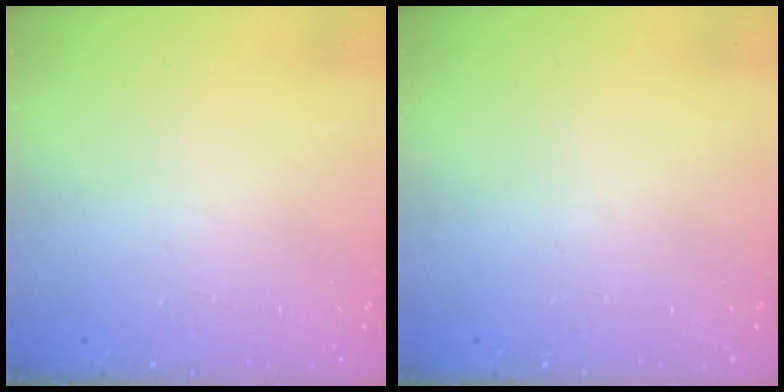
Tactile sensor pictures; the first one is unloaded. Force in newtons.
{"total": 0.0}